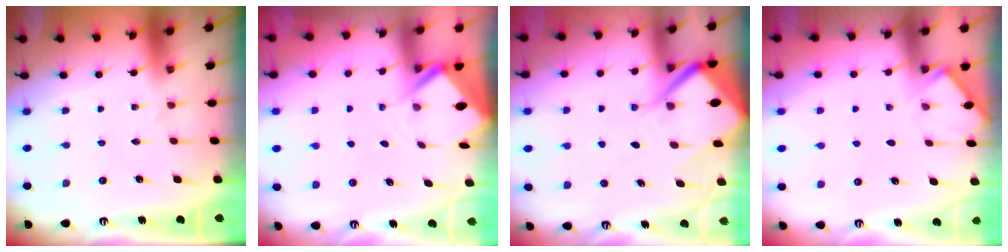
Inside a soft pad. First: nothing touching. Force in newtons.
{"total": 3.0, "press": 2.9, "slide": 0.3}
{"total": 10.4, "press": 10.3, "slide": 1.1}
{"total": 4.3, "press": 4.3, "slide": 0.4}